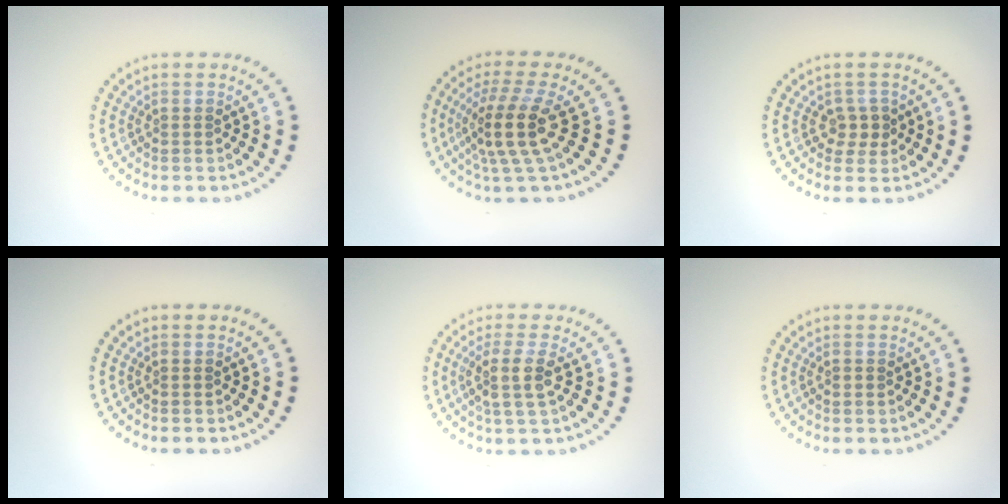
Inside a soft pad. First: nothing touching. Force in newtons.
{"total": 4.6, "press": 3.4, "slide": 3.0}
{"total": 1.8, "press": 1.7, "slide": 0.7}
{"total": 0.0}
{"total": 3.0, "press": 2.4, "slide": 1.8}
{"total": 0.5, "press": 0.5, "slide": 0.1}